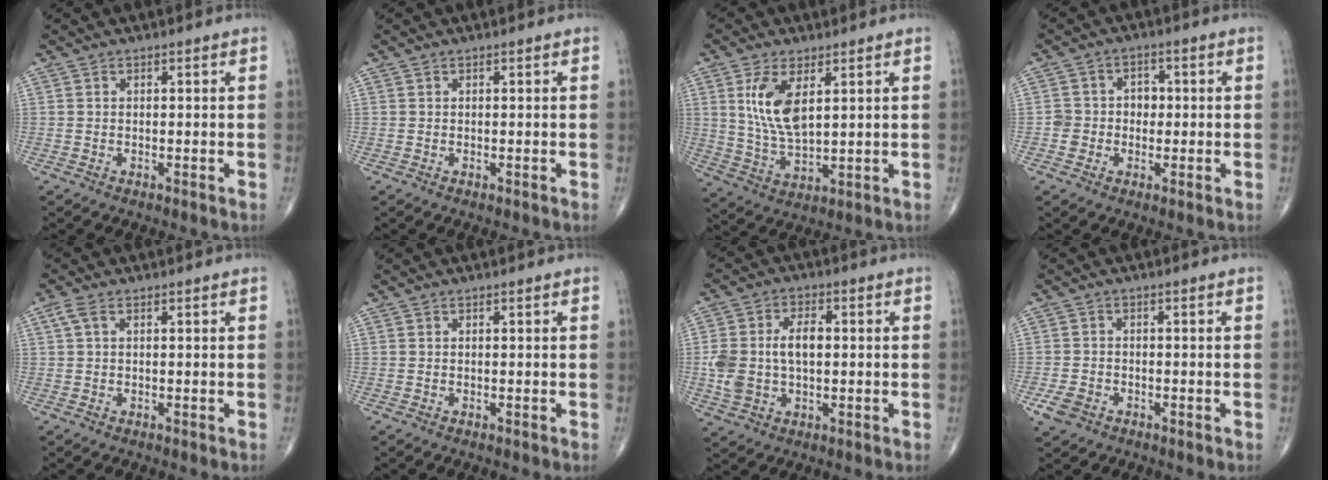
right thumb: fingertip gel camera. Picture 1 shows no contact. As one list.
[{"total": 0.0}, {"total": 10.0, "force": [3.4, 4.5, 8.2], "torque": [-0.160, -0.022, 0.074]}, {"total": 4.8, "force": [-0.6, 4.6, 1.5], "torque": [0.007, 0.019, -0.015]}, {"total": 2.1, "force": [0.7, 1.0, 1.7], "torque": [-0.048, 0.017, 0.018]}, {"total": 0.0}, {"total": 10.4, "force": [0.1, 6.5, 8.1], "torque": [-0.161, 0.020, 0.007]}, {"total": 3.7, "force": [-1.9, 2.7, 1.8], "torque": [-0.036, 0.006, -0.031]}]